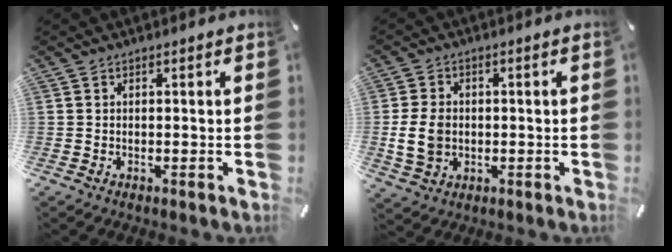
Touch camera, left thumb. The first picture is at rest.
{"total": 7.5, "force": [-0.8, 5.8, 4.7], "torque": [-0.099, 0.005, -0.014]}